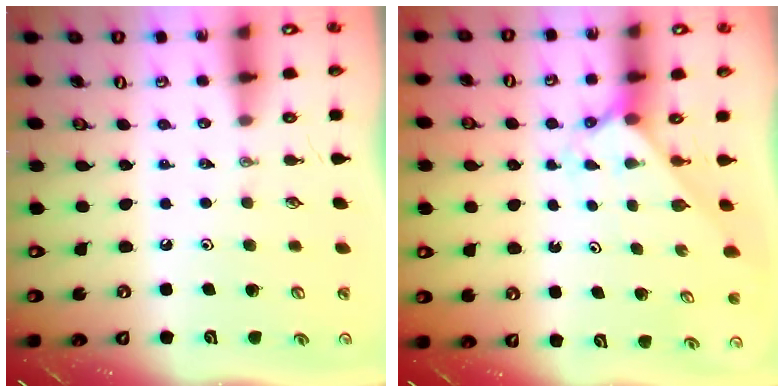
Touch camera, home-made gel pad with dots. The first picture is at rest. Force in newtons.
{"total": 2.1, "press": 2.1, "slide": 0.2}